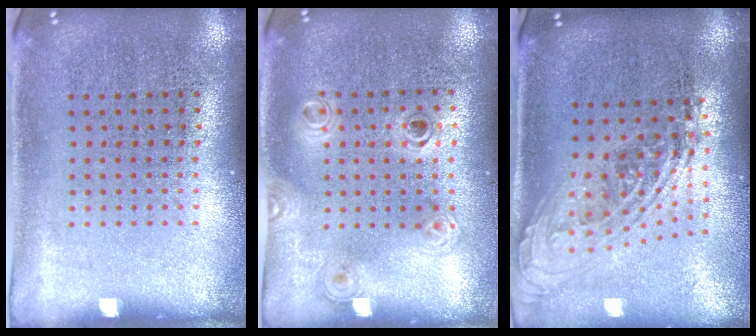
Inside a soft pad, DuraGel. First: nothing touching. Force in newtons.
{"total": 1.1, "press": 1.0, "slide": 0.4}
{"total": 2.1, "press": 1.5, "slide": 1.5}